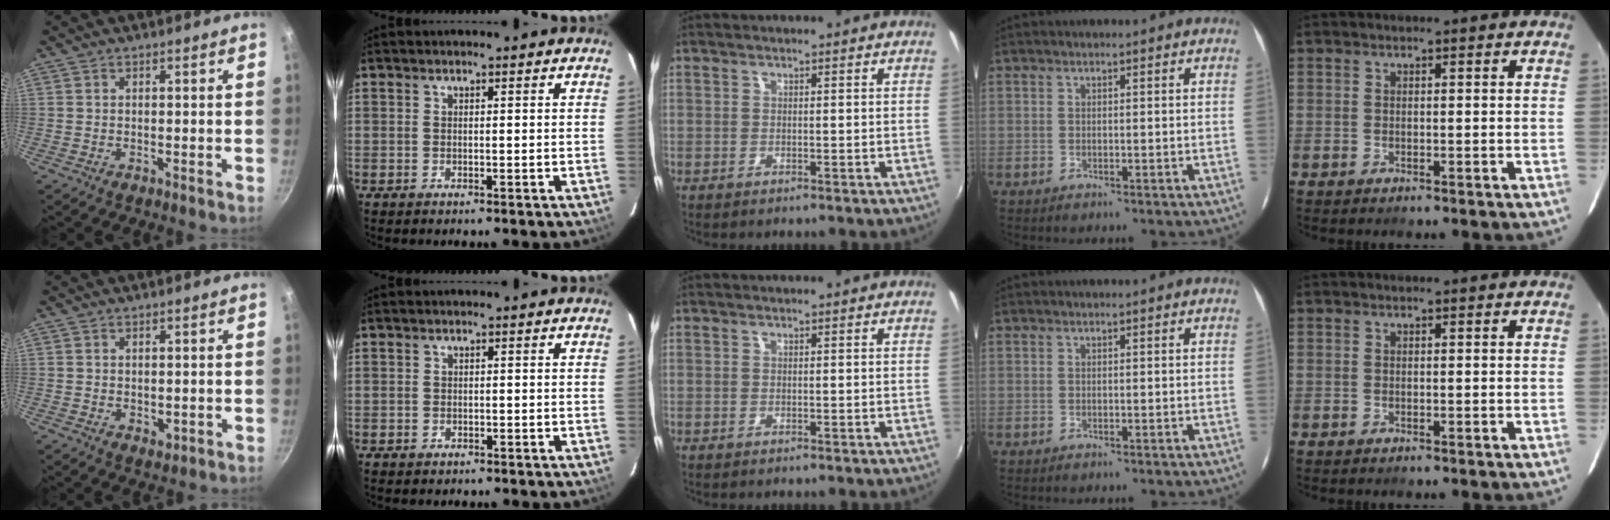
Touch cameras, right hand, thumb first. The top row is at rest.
{"thumb": {"total": 1.6, "force": [0.1, 1.2, 1.0], "torque": [-0.013, -0.005, 0.003]}, "index": {"total": 1.1, "force": [-0.6, 0.9, 0.1], "torque": [-0.001, 0.003, -0.005]}}